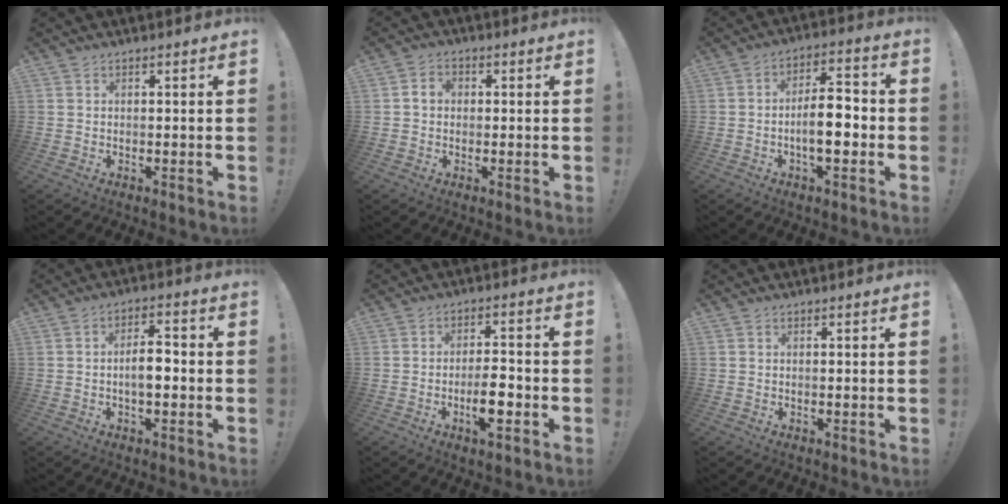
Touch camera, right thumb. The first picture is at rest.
{"total": 3.3, "force": [0.0, 2.6, 2.1], "torque": [-0.033, 0.009, -0.001]}
{"total": 11.2, "force": [-2.8, 4.3, 10.0], "torque": [-0.161, 0.013, -0.051]}
{"total": 6.8, "force": [-1.4, 3.2, 5.8], "torque": [-0.091, 0.011, -0.029]}
{"total": 8.4, "force": [-3.2, 2.6, 7.3], "torque": [-0.122, 0.008, -0.055]}
{"total": 0.0}